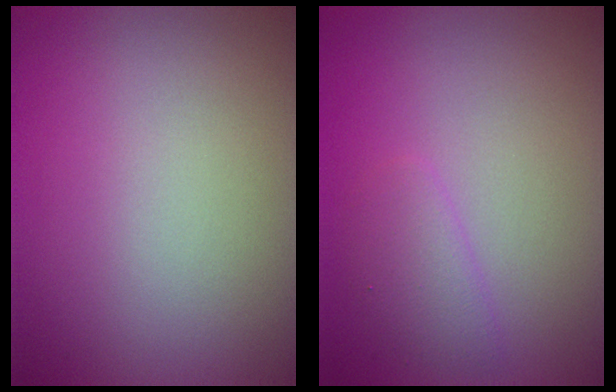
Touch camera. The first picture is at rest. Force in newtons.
{"total": 1.6, "press": 1.6, "slide": 0.0}